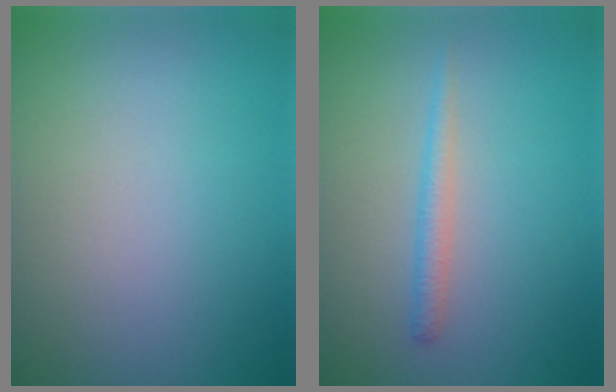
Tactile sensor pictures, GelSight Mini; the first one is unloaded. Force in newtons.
{"total": 1.5, "press": 1.5, "slide": 0.1}